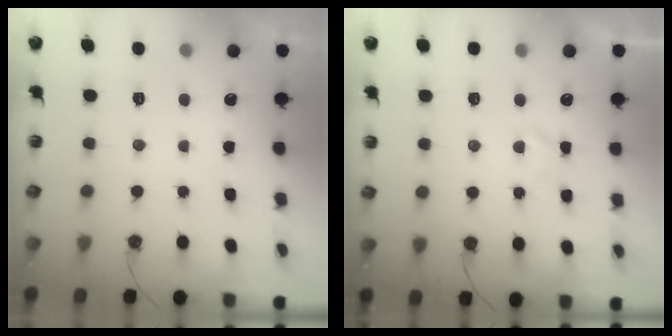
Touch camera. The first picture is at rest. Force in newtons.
{"total": 3.0, "press": 3.0, "slide": 0.5}